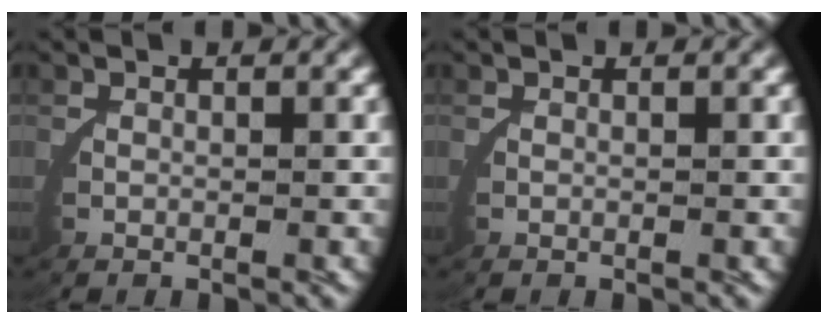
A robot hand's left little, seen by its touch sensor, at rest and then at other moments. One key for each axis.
{"total": 0.0}